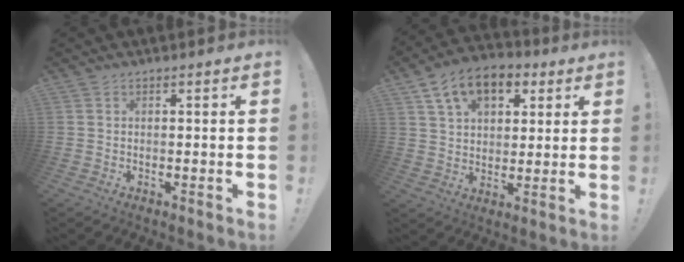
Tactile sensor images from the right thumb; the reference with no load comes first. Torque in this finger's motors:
{"motor_torque": [0.47, 0.48, 0.13, 0.14, 0.34]}